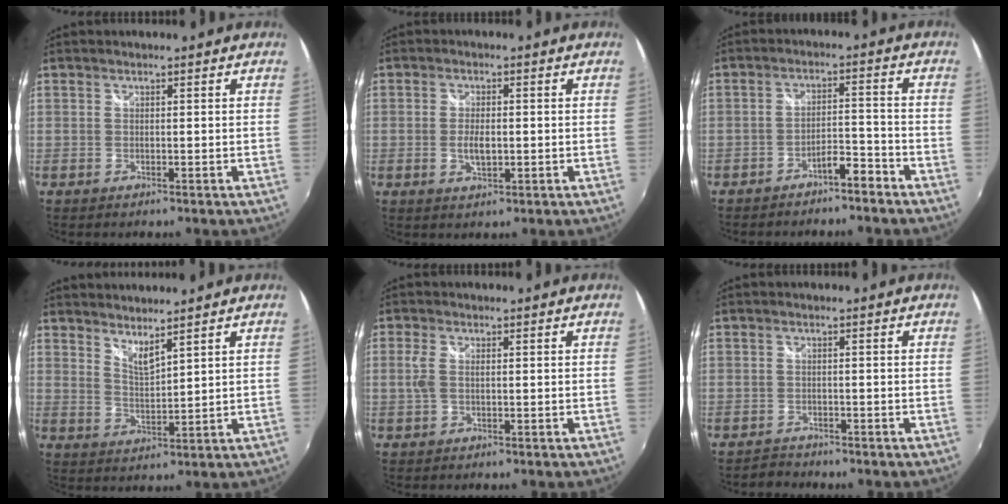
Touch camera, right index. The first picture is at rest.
{"total": 3.8, "force": [-0.6, 1.8, 3.2], "torque": [-0.062, -0.005, -0.009]}
{"total": 4.6, "force": [-3.9, 0.8, 2.2], "torque": [-0.042, 0.009, -0.061]}
{"total": 4.5, "force": [4.0, 0.3, 2.1], "torque": [-0.034, -0.007, 0.068]}
{"total": 2.7, "force": [0.2, 1.3, 2.3], "torque": [-0.053, 0.000, 0.002]}
{"total": 1.9, "force": [-1.7, 0.8, -0.4], "torque": [0.000, 0.005, -0.031]}